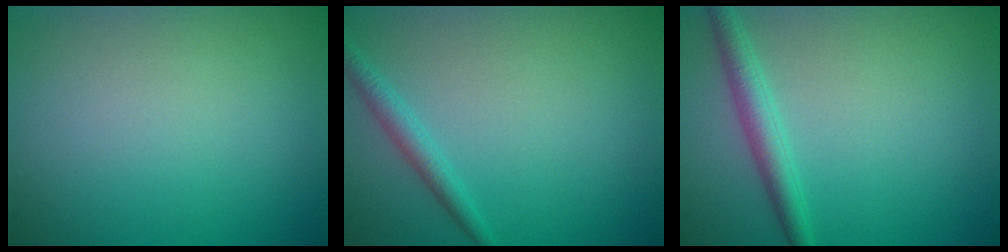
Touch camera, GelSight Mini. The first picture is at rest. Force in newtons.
{"total": 1.8, "press": 1.8, "slide": 0.1}
{"total": 2.5, "press": 2.5, "slide": 0.1}